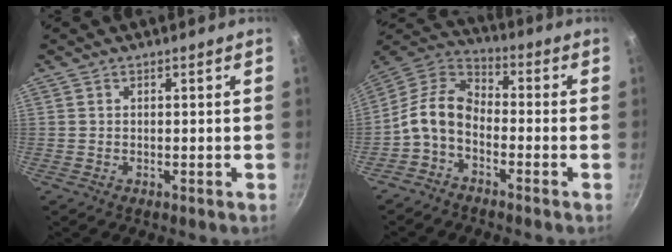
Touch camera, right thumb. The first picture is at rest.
{"total": 9.6, "force": [-3.3, 6.0, 6.7], "torque": [-0.130, 0.057, -0.082]}